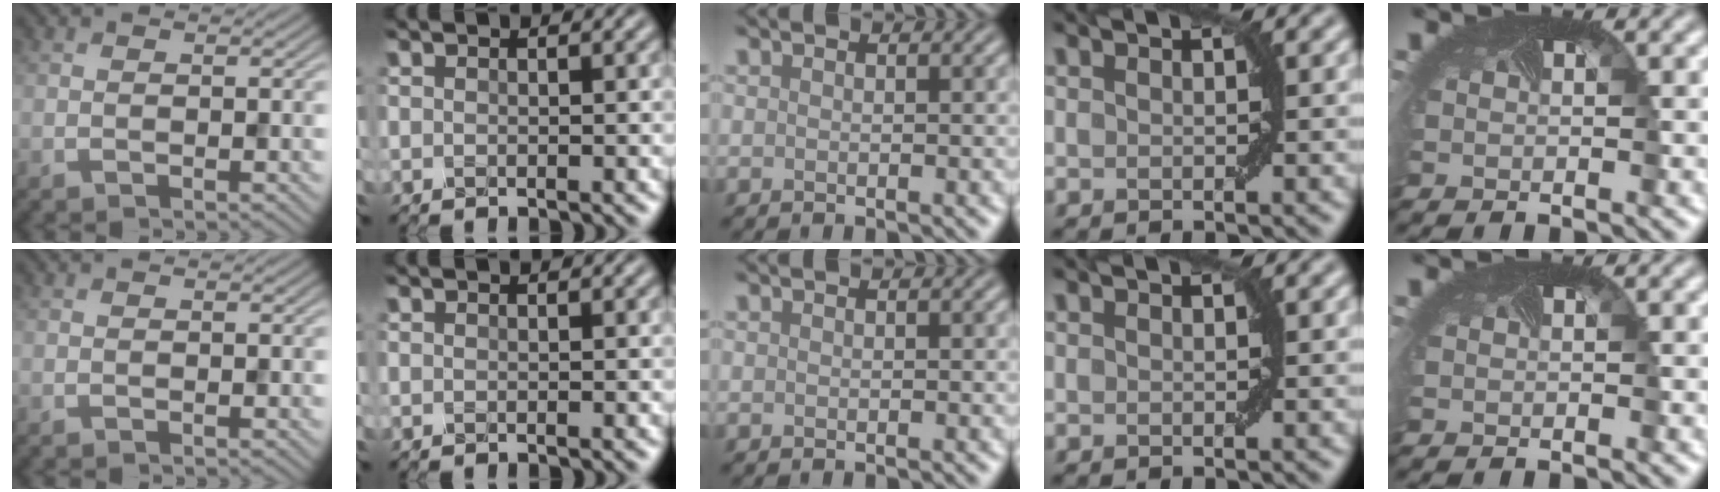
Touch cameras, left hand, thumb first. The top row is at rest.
{}